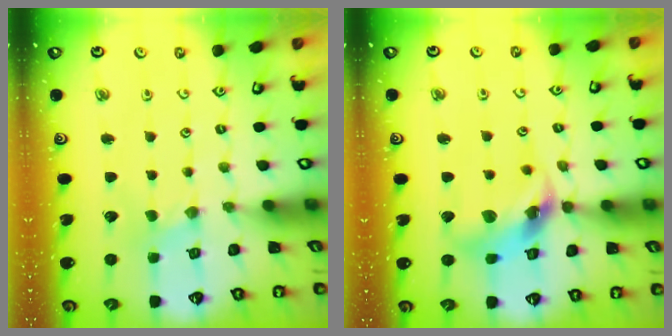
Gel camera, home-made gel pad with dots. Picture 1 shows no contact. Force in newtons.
{"total": 13.1, "press": 13.0, "slide": 1.7}